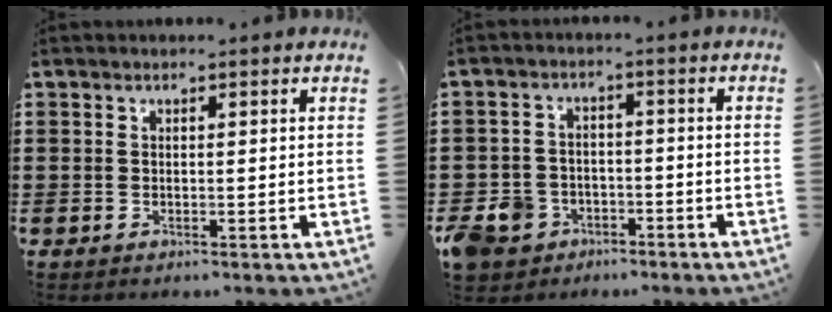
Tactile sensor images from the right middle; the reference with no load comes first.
{"total": 5.5, "force": [-3.9, 3.7, 1.3], "torque": [-0.055, 0.008, -0.083]}